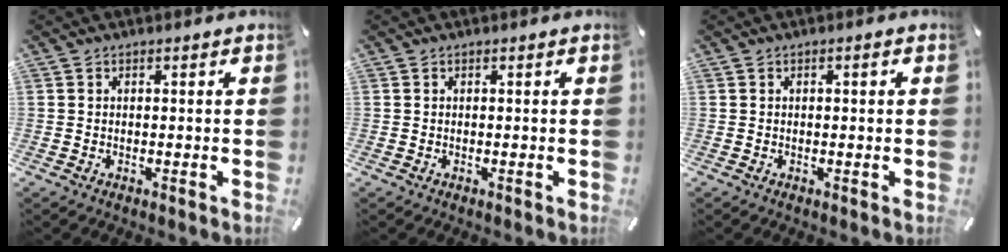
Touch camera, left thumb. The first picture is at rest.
{"total": 0.0}
{"total": 0.9, "force": [0.0, 0.3, 0.9], "torque": [-0.017, 0.002, 0.000]}